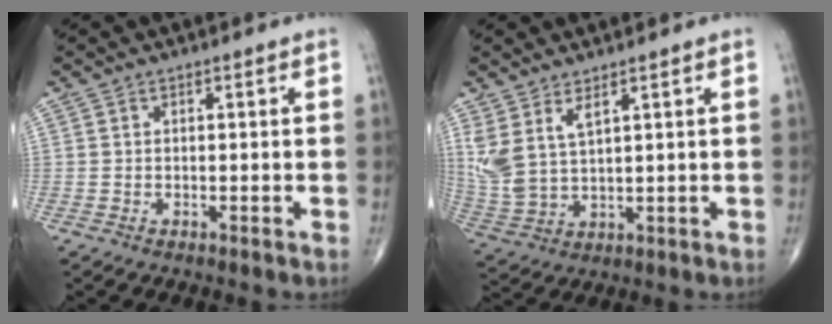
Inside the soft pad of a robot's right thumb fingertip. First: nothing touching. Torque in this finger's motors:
{"motor_torque": [0.15, 0.11, 0.70, 0.61, 0.07]}